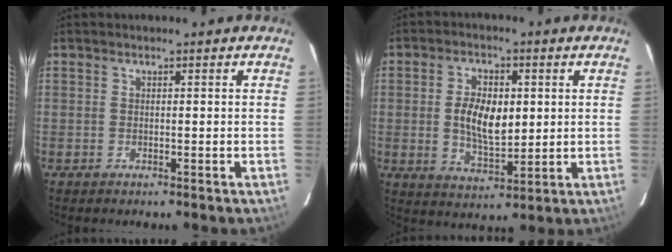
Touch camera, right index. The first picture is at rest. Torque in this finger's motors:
{"motor_torque": [0.50, 0.52, 0.27, 0.06]}